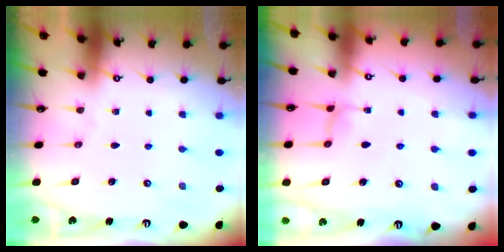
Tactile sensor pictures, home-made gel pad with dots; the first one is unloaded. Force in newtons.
{"total": 1.1, "press": 1.0, "slide": 0.3}